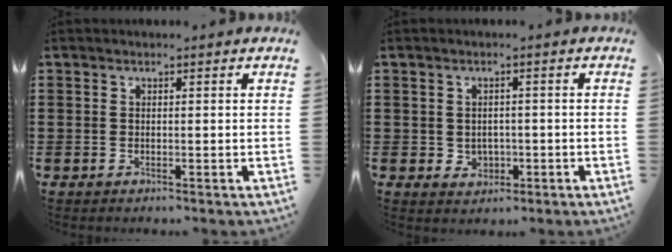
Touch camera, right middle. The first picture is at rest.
{"total": 2.0, "force": [-0.2, 1.8, 0.8], "torque": [-0.015, 0.003, -0.011]}